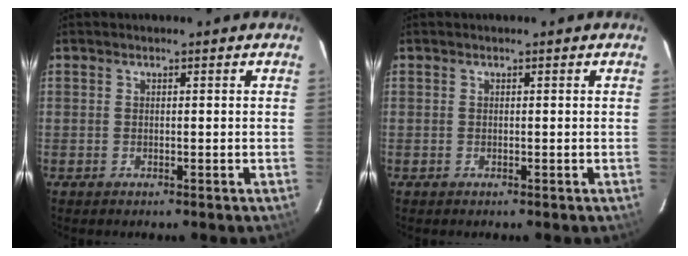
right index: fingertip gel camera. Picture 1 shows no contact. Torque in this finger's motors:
{"motor_torque": [-0.01, 0.01, 0.00, 0.00]}